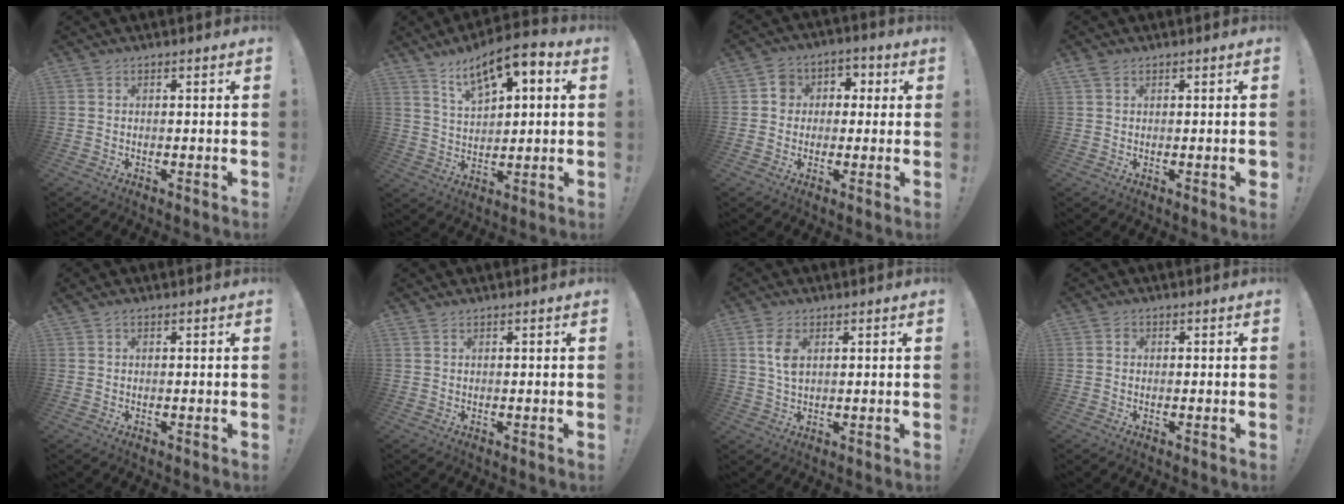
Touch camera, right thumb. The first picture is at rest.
{"total": 11.3, "force": [6.7, 4.8, 7.7], "torque": [-0.128, -0.036, 0.117]}
{"total": 7.2, "force": [-0.2, 6.9, 2.2], "torque": [-0.023, 0.015, -0.004]}
{"total": 2.2, "force": [0.7, 0.8, 1.9], "torque": [-0.027, 0.000, 0.012]}
{"total": 0.8, "force": [0.6, 0.3, 0.6], "torque": [-0.011, 0.001, 0.011]}
{"total": 0.7, "force": [0.6, 0.2, 0.4], "torque": [-0.012, 0.001, 0.012]}
{"total": 5.4, "force": [1.9, 2.8, 4.2], "torque": [-0.076, -0.004, 0.031]}
{"total": 1.1, "force": [0.1, 1.0, 0.4], "torque": [-0.008, 0.004, 0.001]}